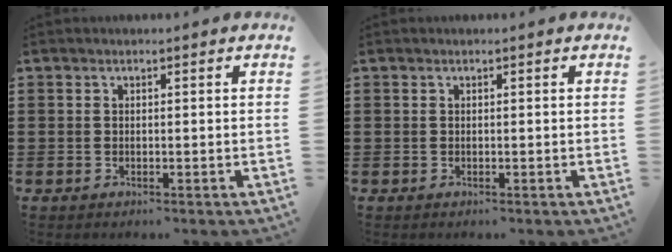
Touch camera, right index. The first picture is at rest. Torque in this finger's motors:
{"motor_torque": [0.00, 0.00, 0.00, 0.00]}